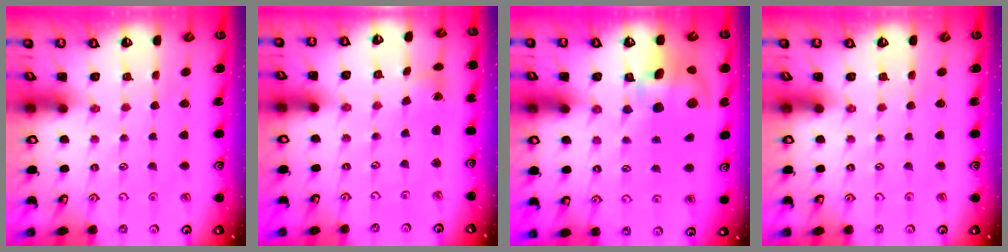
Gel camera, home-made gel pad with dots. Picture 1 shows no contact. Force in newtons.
{"total": 1.5, "press": 1.5, "slide": 0.1}
{"total": 13.3, "press": 13.1, "slide": 2.3}
{"total": 0.0}